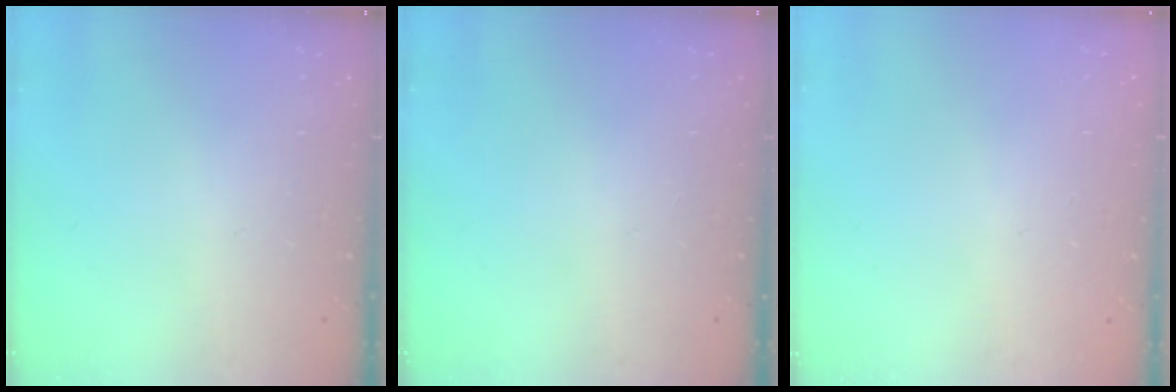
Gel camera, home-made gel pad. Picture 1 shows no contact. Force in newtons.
{"total": 0.0}
{"total": 0.0}